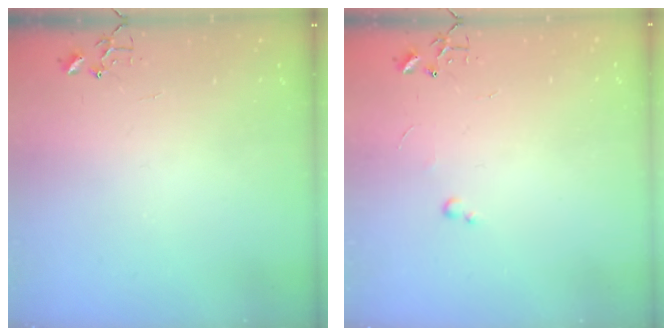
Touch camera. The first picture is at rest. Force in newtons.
{"total": 2.4, "press": 2.3, "slide": 0.4}